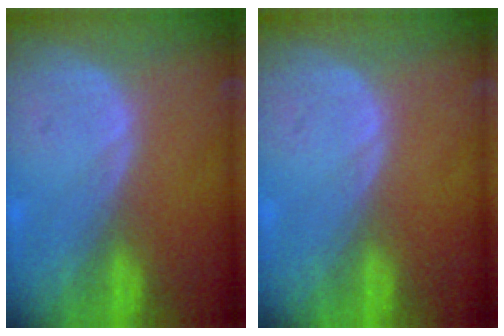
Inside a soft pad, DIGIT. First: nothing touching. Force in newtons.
{"total": 0.0}